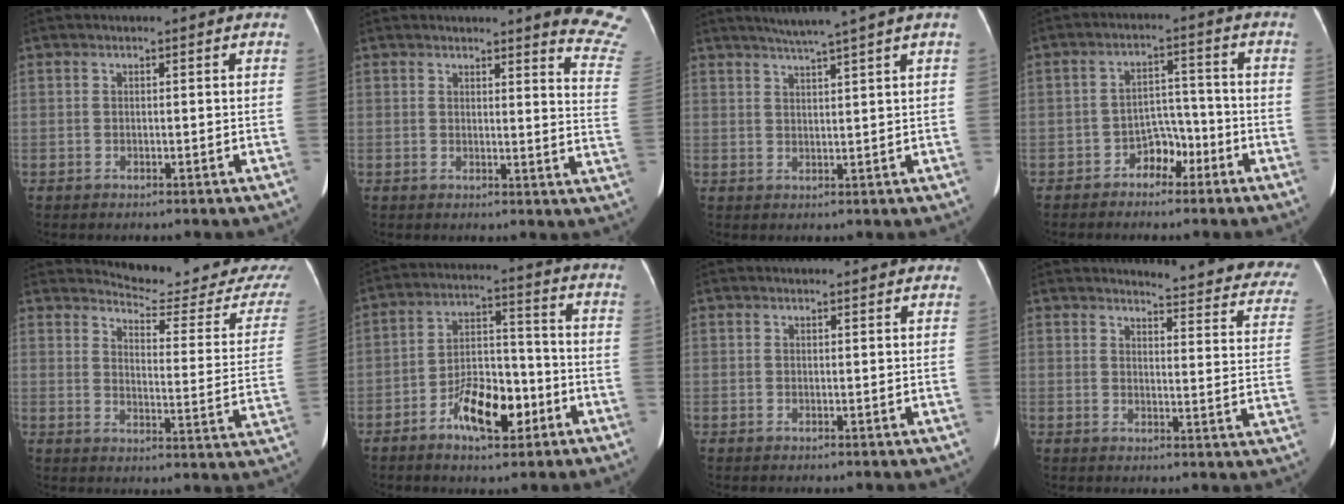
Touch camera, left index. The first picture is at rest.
{"total": 9.5, "force": [9.2, -0.4, 2.3], "torque": [-0.001, -0.099, 0.067]}
{"total": 5.2, "force": [4.0, -1.6, 3.0], "torque": [-0.047, 0.006, 0.067]}
{"total": 6.5, "force": [-4.0, 3.9, 3.4], "torque": [-0.058, 0.031, -0.065]}
{"total": 16.2, "force": [15.9, -0.1, 3.1], "torque": [-0.038, -0.116, 0.175]}
{"total": 10.1, "force": [-4.9, 4.3, 7.7], "torque": [-0.142, 0.015, -0.081]}
{"total": 3.2, "force": [3.0, 0.7, 0.7], "torque": [-0.012, 0.013, 0.028]}
{"total": 18.8, "force": [17.8, 2.4, 5.4], "torque": [-0.036, -0.101, 0.171]}